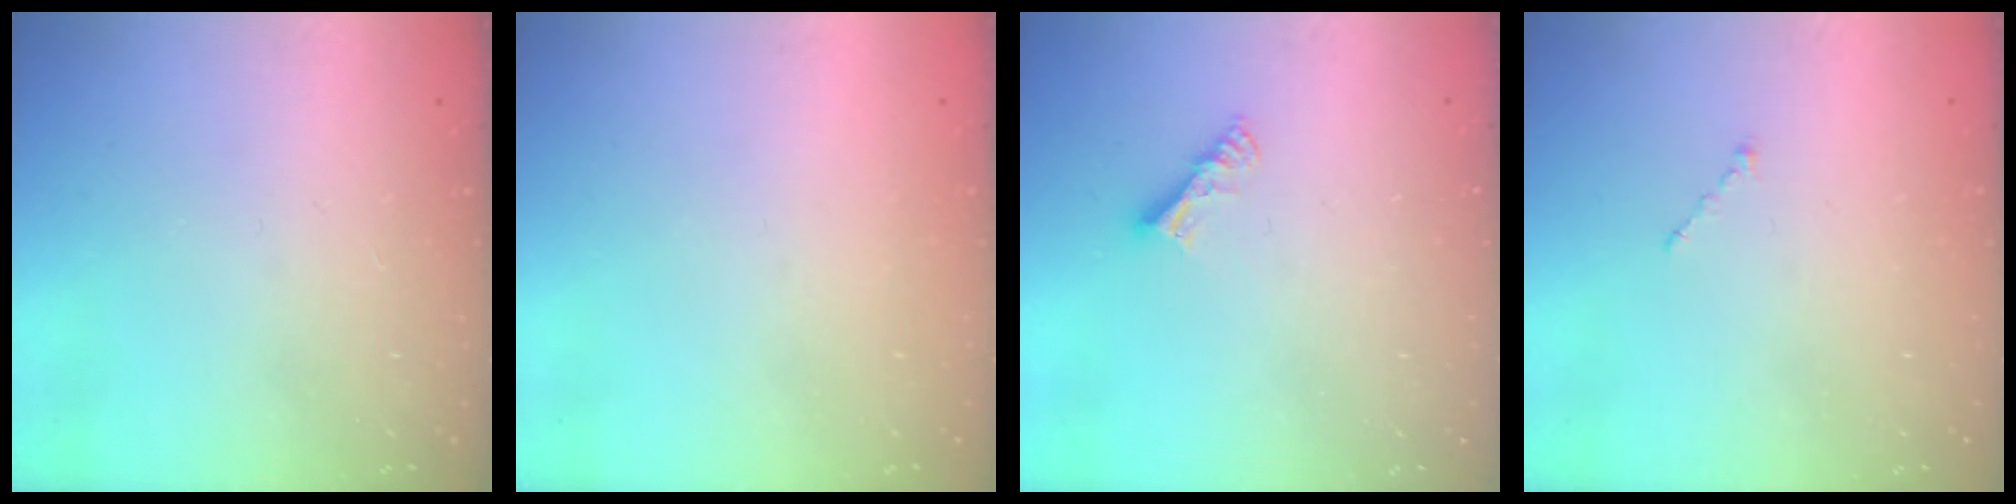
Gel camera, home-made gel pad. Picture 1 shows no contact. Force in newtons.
{"total": 1.6, "press": 1.6, "slide": 0.2}
{"total": 4.9, "press": 4.8, "slide": 0.4}
{"total": 1.0, "press": 0.9, "slide": 0.3}